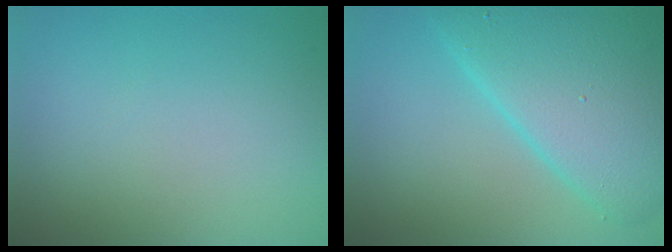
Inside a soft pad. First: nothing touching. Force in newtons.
{"total": 9.4, "press": 9.4, "slide": 0.2}